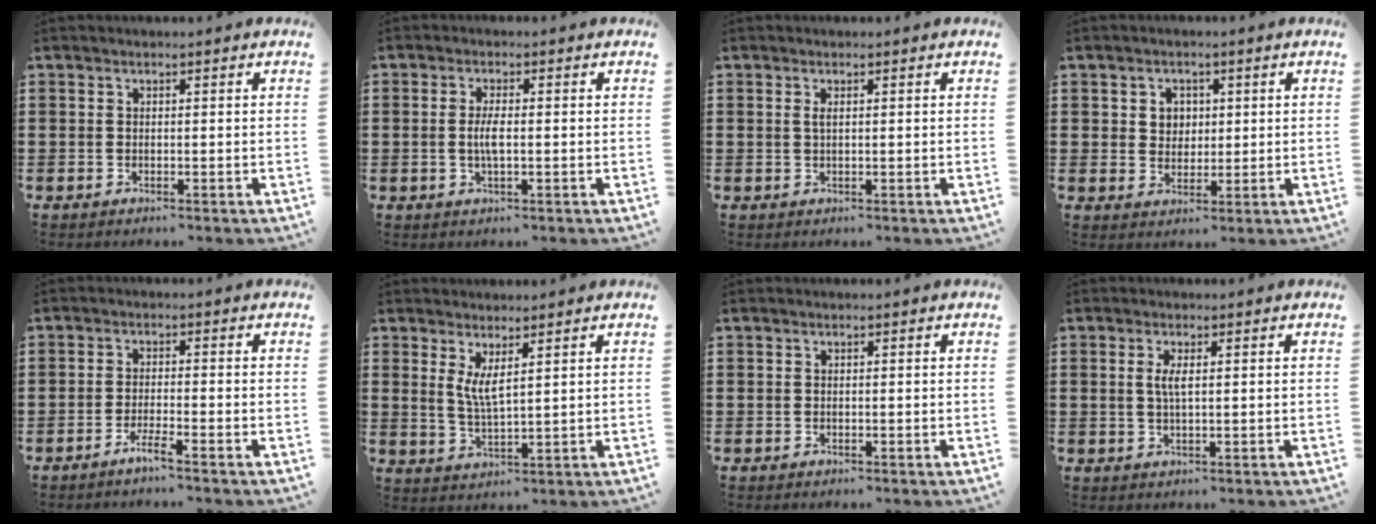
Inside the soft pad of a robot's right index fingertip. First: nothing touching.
{"total": 3.2, "force": [-0.4, 0.7, 3.1], "torque": [-0.072, -0.008, -0.012]}
{"total": 1.1, "force": [0.3, 0.3, 1.0], "torque": [-0.020, 0.002, 0.004]}
{"total": 3.1, "force": [1.0, 2.8, 0.9], "torque": [-0.029, 0.010, 0.016]}
{"total": 2.6, "force": [-2.0, -0.2, 1.6], "torque": [-0.035, -0.002, -0.039]}
{"total": 3.8, "force": [2.0, 0.7, 3.1], "torque": [-0.069, -0.002, 0.036]}
{"total": 0.0}
{"total": 2.3, "force": [0.5, 0.6, 2.2], "torque": [-0.044, 0.003, 0.007]}